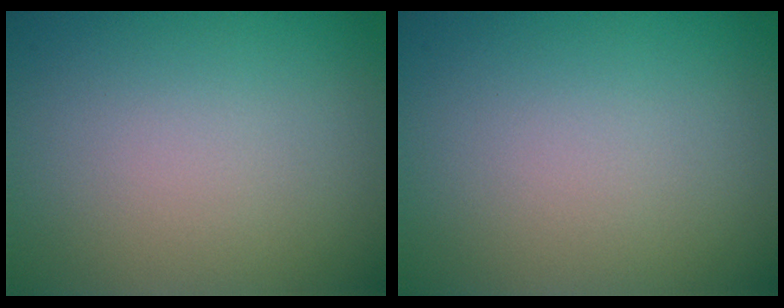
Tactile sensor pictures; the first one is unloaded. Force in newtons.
{"total": 0.0}